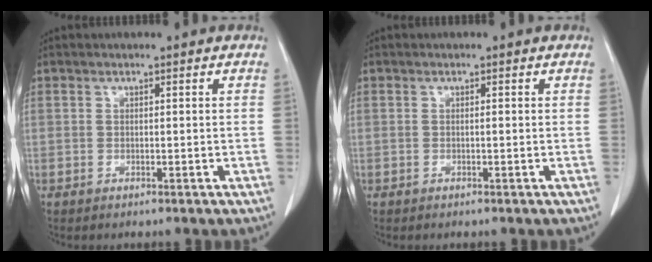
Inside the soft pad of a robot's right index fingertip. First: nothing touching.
{"total": 0.0}